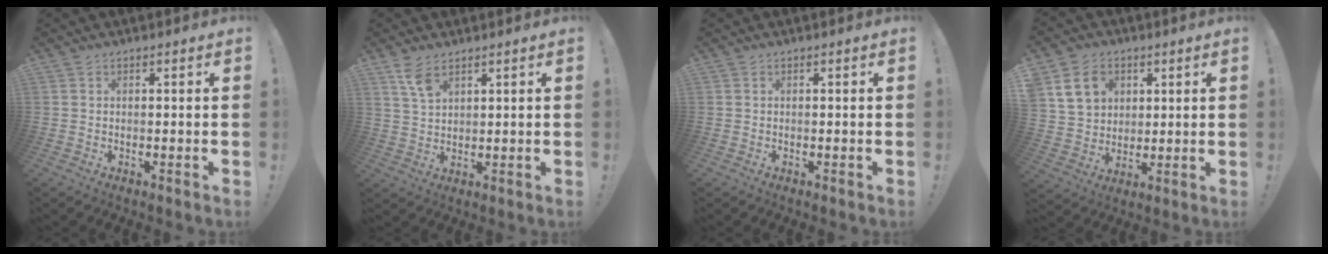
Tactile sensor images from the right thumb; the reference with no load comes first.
{"total": 6.0, "force": [3.9, 2.6, 3.7], "torque": [-0.063, -0.020, 0.072]}
{"total": 0.0}
{"total": 12.5, "force": [5.8, 10.0, 4.9], "torque": [-0.077, -0.014, 0.118]}